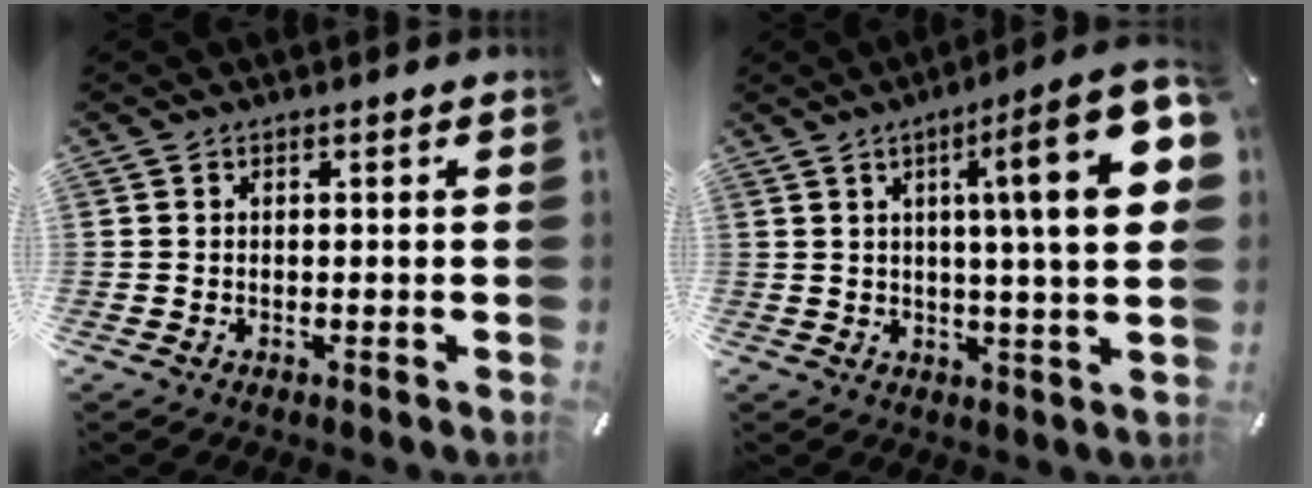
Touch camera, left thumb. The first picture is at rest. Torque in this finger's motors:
{"motor_torque": [2.24, 2.76, 1.54, -1.23, 0.37]}